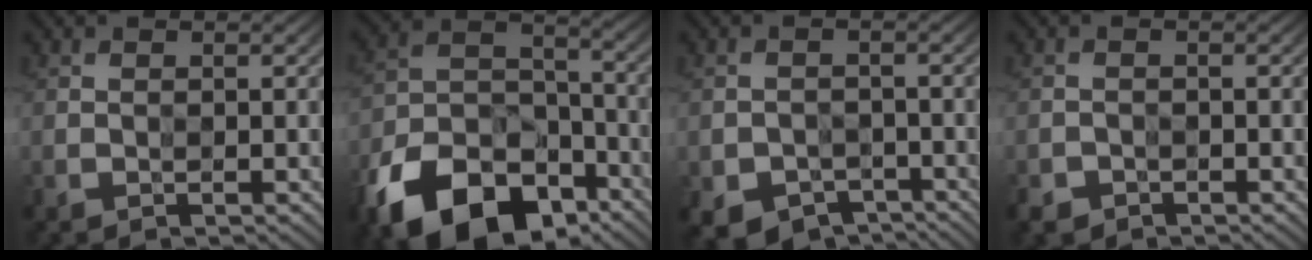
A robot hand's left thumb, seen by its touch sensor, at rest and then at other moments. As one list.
[{"total": 13.1, "force": [-9.3, 7.2, 5.7], "torque": [-0.124, -0.018, -0.182]}, {"total": 2.7, "force": [-2.0, 1.7, -0.5], "torque": [0.010, -0.007, -0.038]}, {"total": 1.6, "force": [-1.2, 1.0, -0.4], "torque": [0.007, -0.005, -0.025]}]